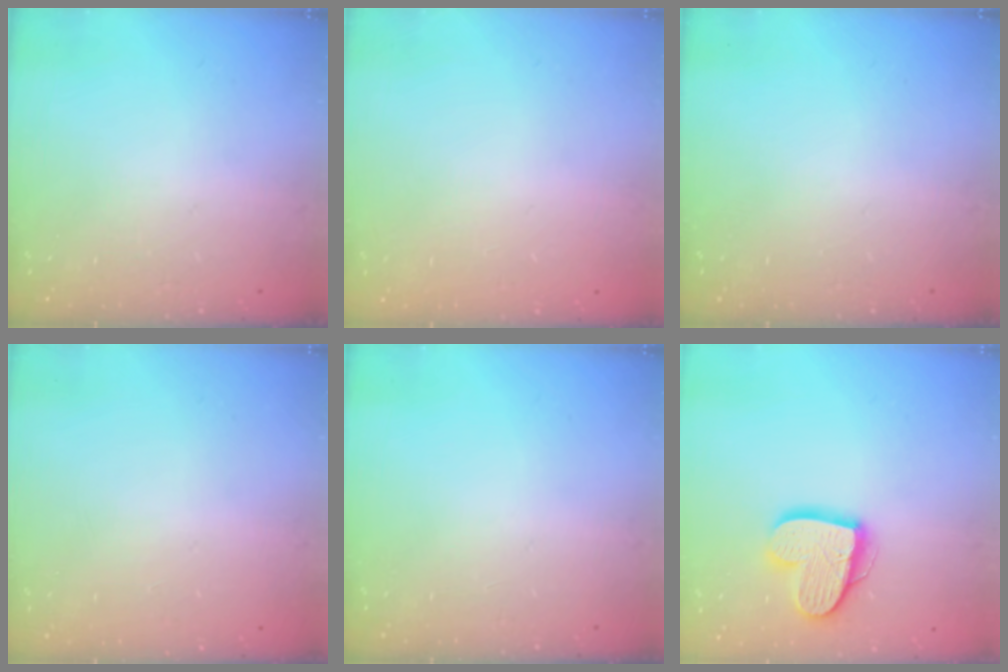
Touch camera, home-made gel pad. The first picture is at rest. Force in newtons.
{"total": 0.0}
{"total": 0.0}
{"total": 0.5, "press": 0.5, "slide": 0.1}
{"total": 0.0}
{"total": 15.0, "press": 14.9, "slide": 1.1}